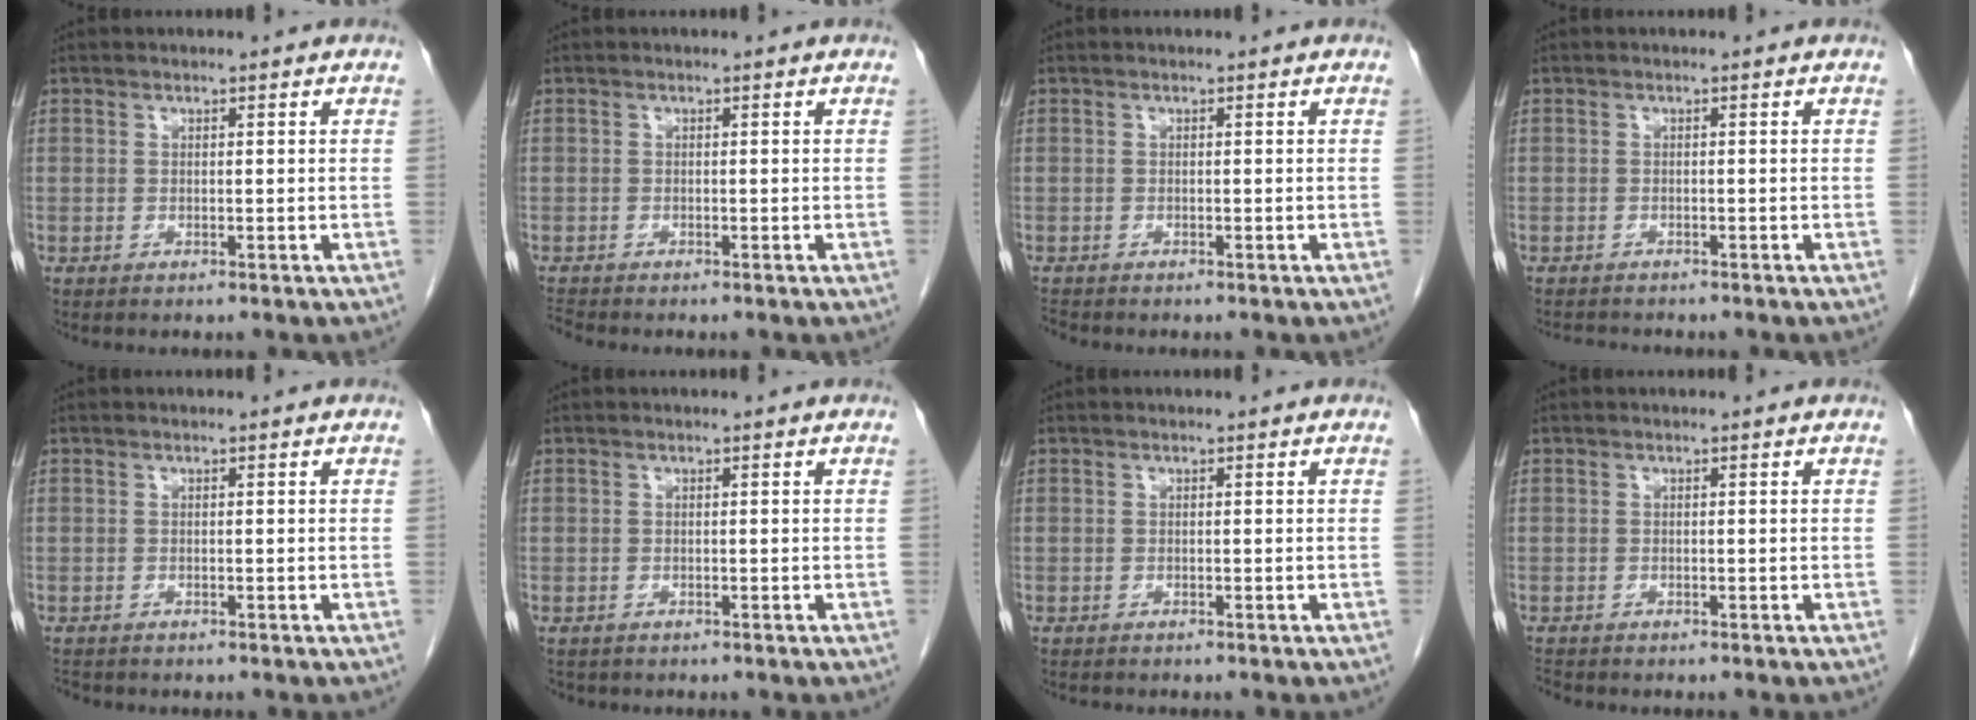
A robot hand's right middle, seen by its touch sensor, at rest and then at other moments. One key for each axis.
{"total": 1.1, "fx": -1.1, "fy": -0.3, "fz": -0.1, "tx": -0.008, "ty": -0.011, "tz": -0.021}
{"total": 0.9, "fx": -0.9, "fy": 0.0, "fz": 0.0, "tx": -0.009, "ty": -0.007, "tz": -0.017}
{"total": 3.0, "fx": -2.8, "fy": 0.7, "fz": 0.9, "tx": -0.017, "ty": -0.009, "tz": -0.038}
{"total": 1.3, "fx": -1.2, "fy": 0.3, "fz": 0.2, "tx": -0.012, "ty": -0.006, "tz": -0.020}
{"total": 1.0, "fx": -0.9, "fy": 0.5, "fz": 0.2, "tx": -0.016, "ty": -0.002, "tz": -0.013}
{"total": 0.9, "fx": -0.8, "fy": 0.1, "fz": 0.3, "tx": -0.012, "ty": -0.004, "tz": -0.011}
{"total": 0.9, "fx": -0.9, "fy": 0.0, "fz": 0.0, "tx": -0.009, "ty": -0.007, "tz": -0.017}